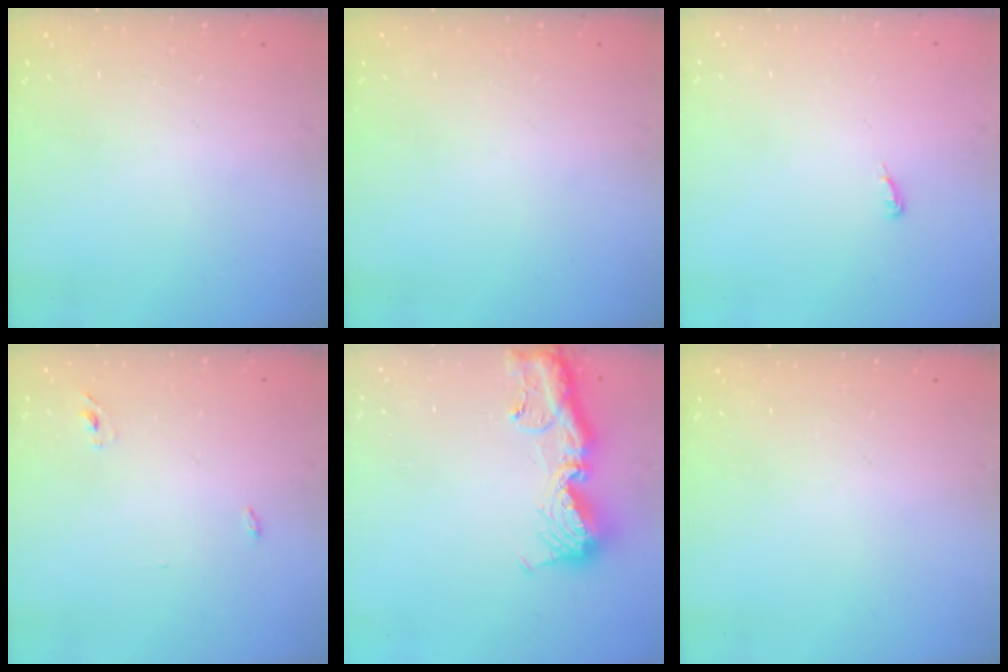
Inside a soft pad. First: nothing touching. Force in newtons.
{"total": 0.0}
{"total": 3.5, "press": 3.5, "slide": 0.3}
{"total": 2.9, "press": 2.7, "slide": 1.0}
{"total": 15.7, "press": 15.6, "slide": 1.6}
{"total": 0.0}